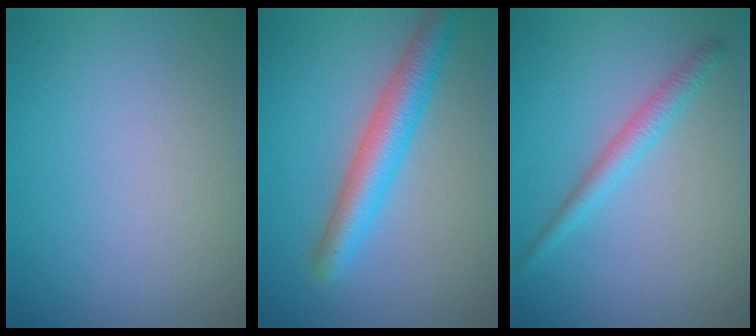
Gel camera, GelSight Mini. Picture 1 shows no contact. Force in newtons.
{"total": 4.6, "press": 4.6, "slide": 0.2}
{"total": 2.2, "press": 2.2, "slide": 0.1}